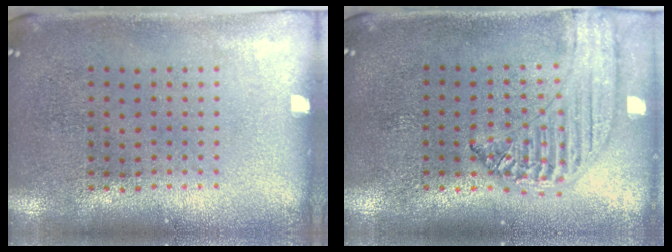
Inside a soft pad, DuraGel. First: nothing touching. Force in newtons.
{"total": 1.3, "press": 1.3, "slide": 0.2}